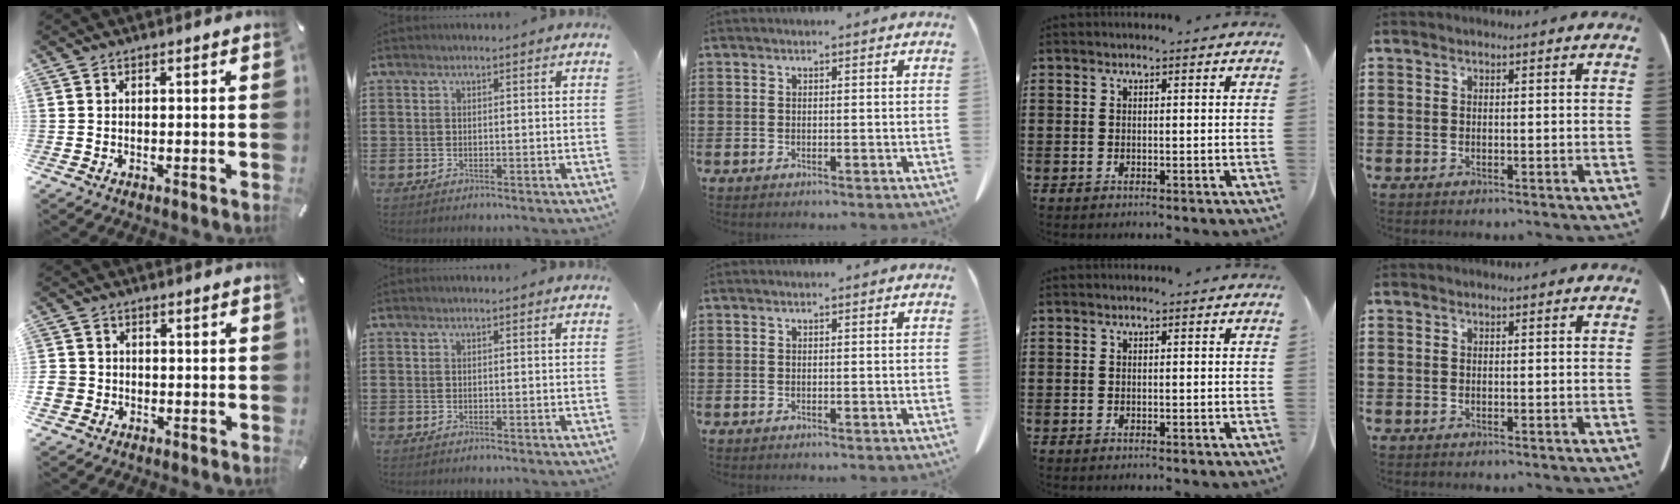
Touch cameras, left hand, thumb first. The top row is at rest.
{"thumb": {"total": 3.8, "force": [-0.7, 3.6, 0.8], "torque": [-0.019, 0.004, -0.013]}}